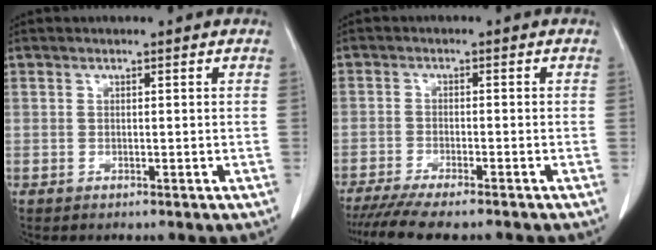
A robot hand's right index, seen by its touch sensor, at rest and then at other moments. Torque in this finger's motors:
{"motor_torque": [1.02, -1.07, 0.44, 0.12]}